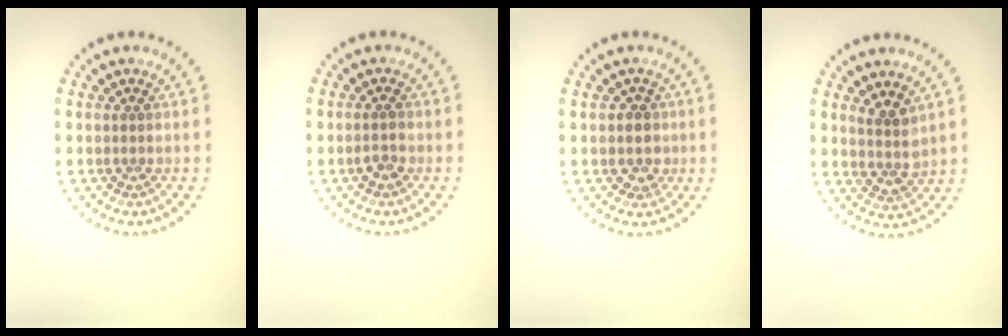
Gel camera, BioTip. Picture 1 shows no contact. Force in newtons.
{"total": 1.3, "press": 1.3, "slide": 0.2}
{"total": 1.9, "press": 1.8, "slide": 0.8}
{"total": 2.4, "press": 1.8, "slide": 1.6}